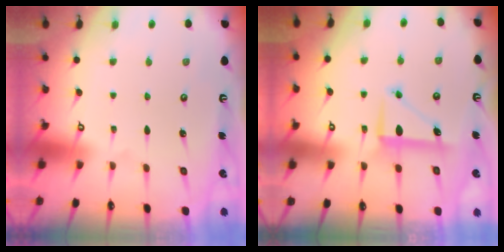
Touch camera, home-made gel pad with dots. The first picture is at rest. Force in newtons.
{"total": 7.7, "press": 7.6, "slide": 0.7}